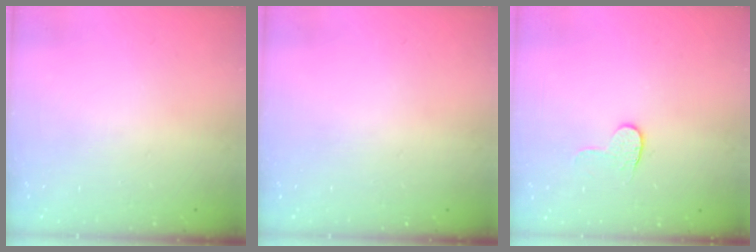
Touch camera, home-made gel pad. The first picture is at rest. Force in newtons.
{"total": 0.0}
{"total": 3.6, "press": 3.6, "slide": 0.4}